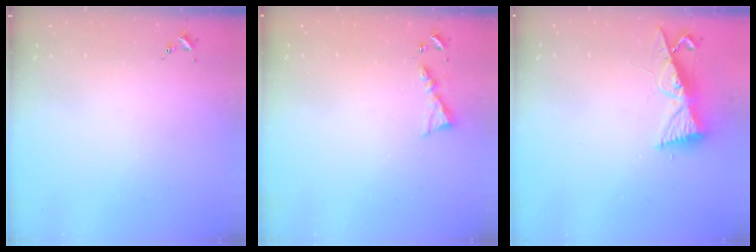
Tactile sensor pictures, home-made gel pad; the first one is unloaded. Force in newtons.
{"total": 4.9, "press": 4.9, "slide": 0.5}
{"total": 8.5, "press": 8.5, "slide": 1.0}